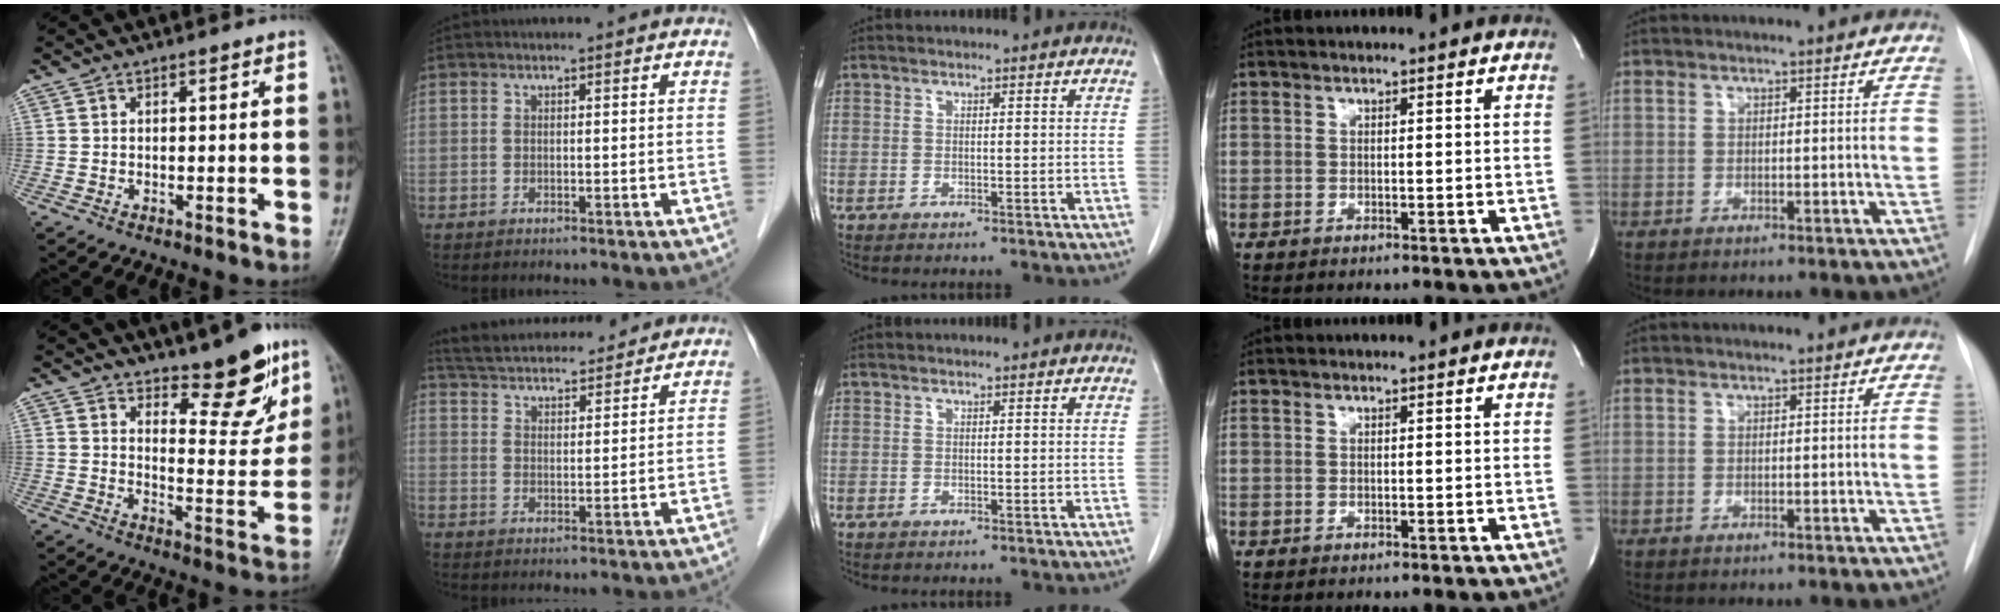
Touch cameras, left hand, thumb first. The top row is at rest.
{"thumb": {"total": 11.6, "force": [8.2, 4.2, 7.0], "torque": [-0.057, -0.067, 0.129]}, "index": {"total": 17.1, "force": [15.9, 3.3, 5.5], "torque": [-0.103, 0.037, 0.240]}}